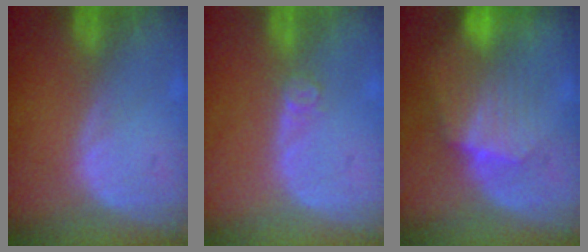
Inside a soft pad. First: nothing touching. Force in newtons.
{"total": 2.0, "press": 1.6, "slide": 1.1}
{"total": 8.3, "press": 8.1, "slide": 1.7}